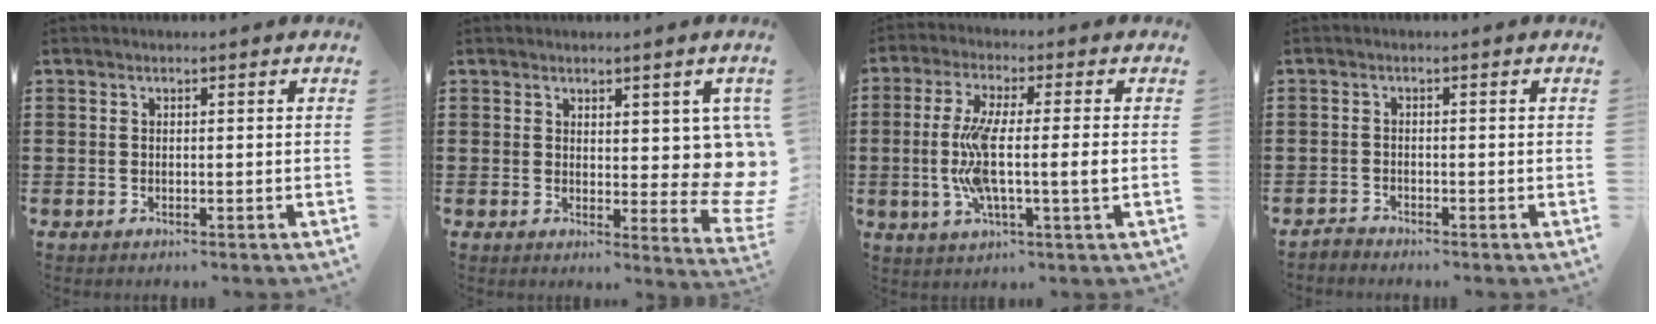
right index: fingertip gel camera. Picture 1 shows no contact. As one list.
[{"total": 6.3, "force": [2.8, 3.1, 4.7], "torque": [-0.045, -0.017, 0.045]}, {"total": 9.1, "force": [-0.8, 1.7, 8.9], "torque": [-0.182, -0.011, -0.023]}, {"total": 1.2, "force": [-1.2, 0.2, 0.0], "torque": [-0.006, 0.002, -0.026]}]